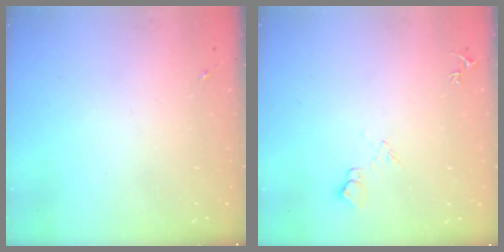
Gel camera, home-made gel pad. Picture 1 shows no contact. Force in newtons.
{"total": 6.7, "press": 6.7, "slide": 0.8}